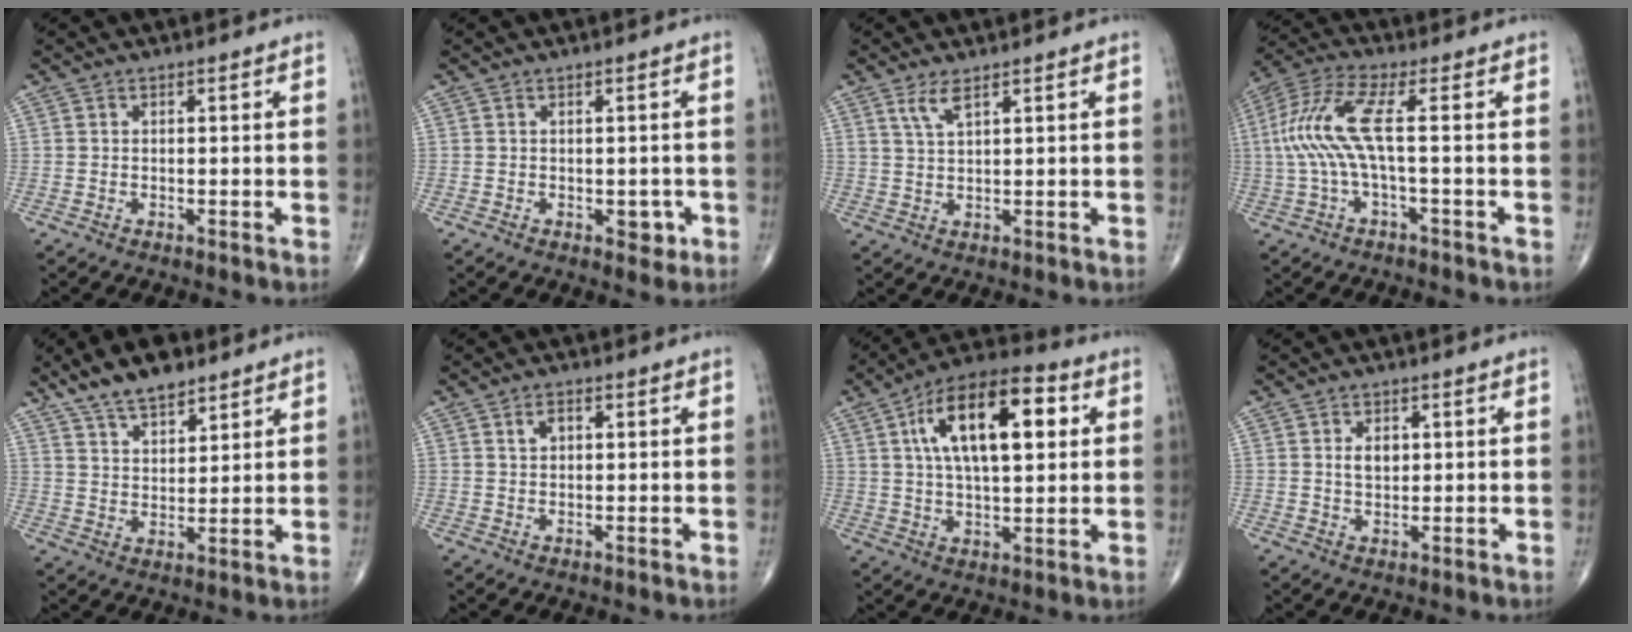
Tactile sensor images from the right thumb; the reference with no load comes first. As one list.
[{"total": 2.5, "force": [-0.7, 1.7, 1.6], "torque": [0.002, 0.003, -0.006]}, {"total": 3.2, "force": [2.1, 0.7, 2.4], "torque": [-0.053, -0.010, 0.047]}, {"total": 10.2, "force": [-0.1, 1.9, 10.0], "torque": [-0.257, 0.034, -0.006]}, {"total": 10.5, "force": [7.6, 4.3, 5.8], "torque": [-0.081, -0.032, 0.137]}, {"total": 2.3, "force": [0.8, 1.4, 1.6], "torque": [-0.024, 0.002, 0.015]}, {"total": 18.7, "force": [5.2, 8.3, 16.0], "torque": [-0.249, 0.011, 0.078]}, {"total": 3.3, "force": [0.8, 2.2, 2.4], "torque": [-0.028, -0.005, 0.015]}]